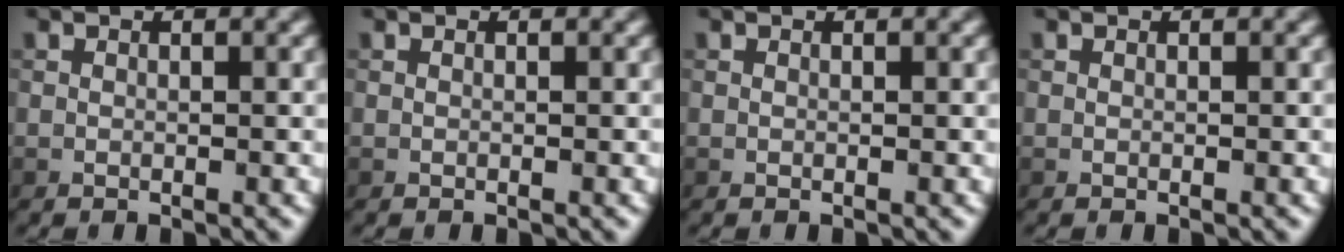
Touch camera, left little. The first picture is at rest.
{"total": 0.0}
{"total": 0.0}
{"total": 0.0}